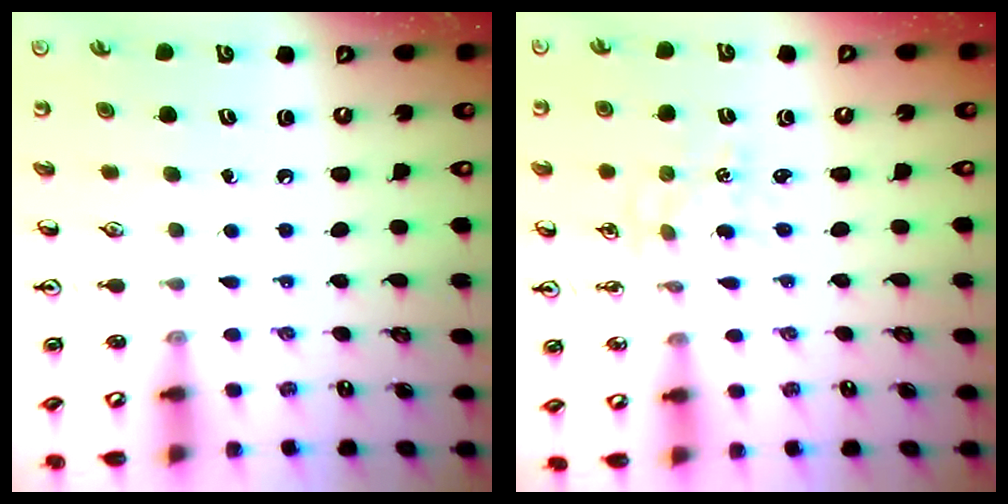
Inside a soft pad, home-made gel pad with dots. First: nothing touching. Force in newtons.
{"total": 0.7, "press": 0.6, "slide": 0.2}